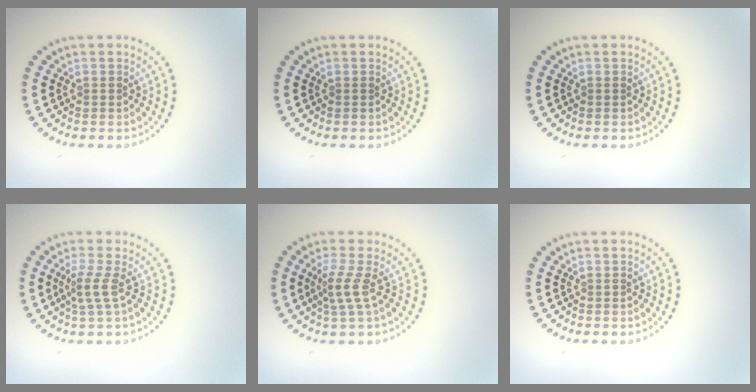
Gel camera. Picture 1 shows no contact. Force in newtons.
{"total": 0.0}
{"total": 0.0}
{"total": 2.1, "press": 1.4, "slide": 1.5}
{"total": 2.2, "press": 1.5, "slide": 1.7}
{"total": 0.0}